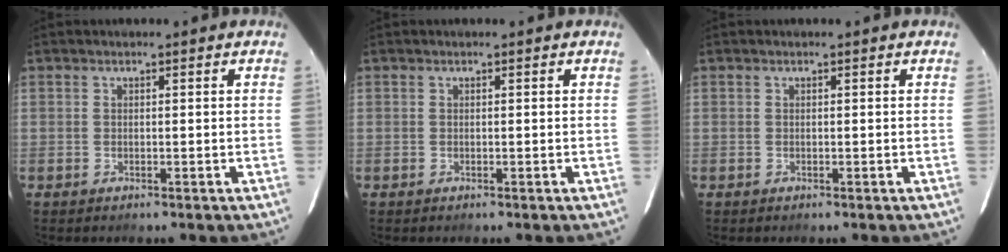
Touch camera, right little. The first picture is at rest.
{"total": 0.0}
{"total": 0.0}